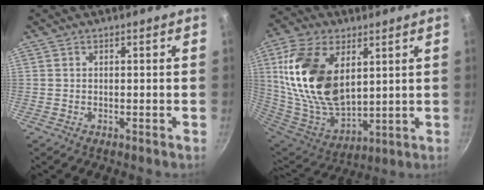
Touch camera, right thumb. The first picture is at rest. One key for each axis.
{"total": 22.0, "fx": 6.3, "fy": 13.0, "fz": 16.7, "tx": -0.303, "ty": -0.033, "tz": 0.133}